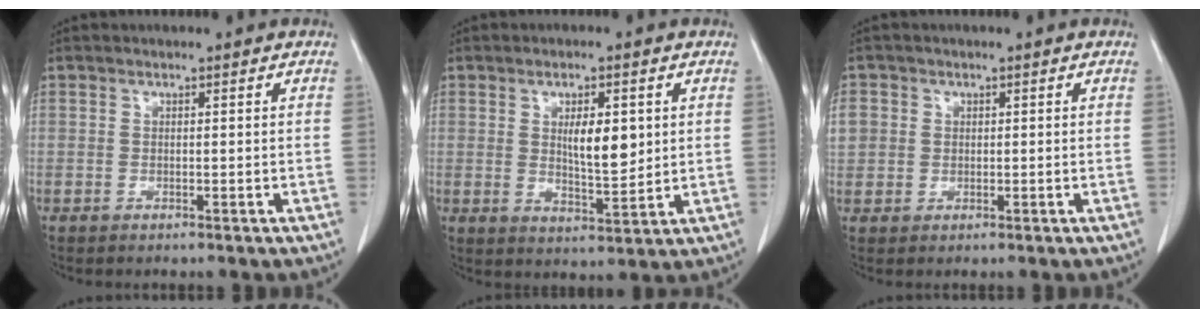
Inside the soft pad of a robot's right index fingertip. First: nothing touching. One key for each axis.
{"total": 6.6, "fx": 1.5, "fy": 2.2, "fz": 6.0, "tx": -0.102, "ty": -0.007, "tz": 0.029}
{"total": 6.0, "fx": 1.2, "fy": 5.5, "fz": 1.9, "tx": -0.067, "ty": 0.017, "tz": 0.032}